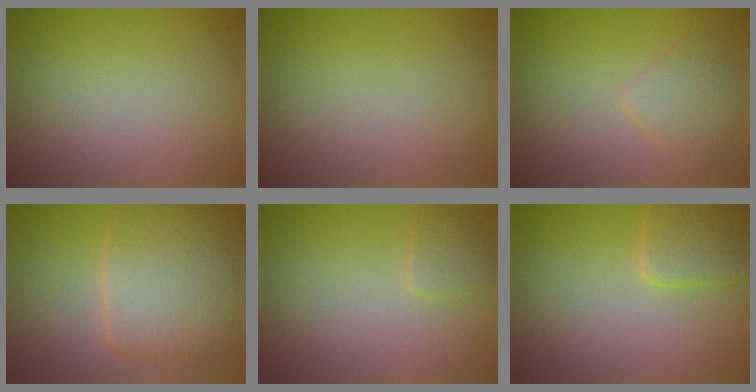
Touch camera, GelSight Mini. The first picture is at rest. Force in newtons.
{"total": 0.0}
{"total": 2.0, "press": 2.0, "slide": 0.1}
{"total": 7.0, "press": 7.0, "slide": 0.2}
{"total": 1.2, "press": 1.2, "slide": 0.1}
{"total": 2.9, "press": 2.9, "slide": 0.2}